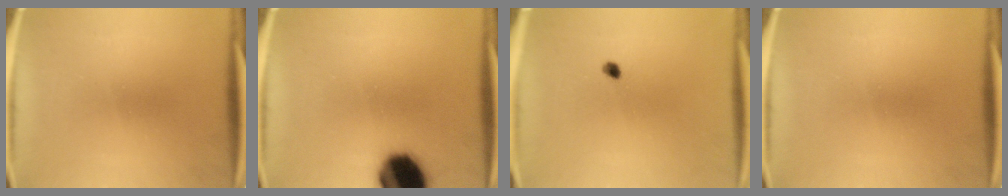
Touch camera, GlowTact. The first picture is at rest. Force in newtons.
{"total": 18.4}
{"total": 1.2}
{"total": 0.0}